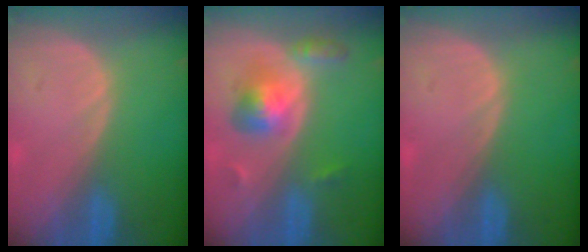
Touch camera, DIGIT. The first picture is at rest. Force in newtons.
{"total": 5.5, "press": 5.5, "slide": 0.2}
{"total": 0.0}